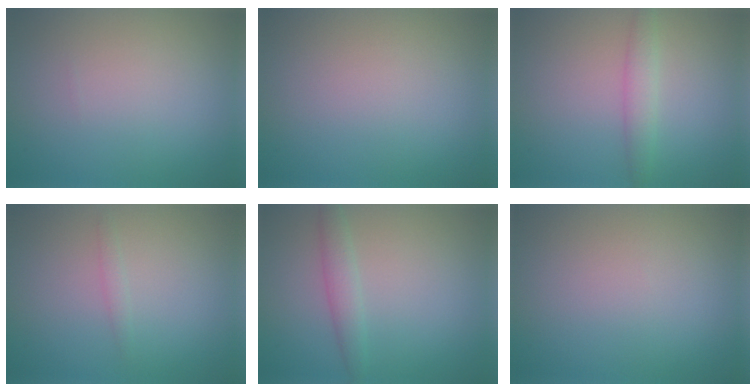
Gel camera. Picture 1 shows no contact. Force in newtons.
{"total": 0.0}
{"total": 2.1, "press": 2.1, "slide": 0.0}
{"total": 0.8, "press": 0.8, "slide": 0.0}
{"total": 2.1, "press": 2.1, "slide": 0.1}
{"total": 0.0}